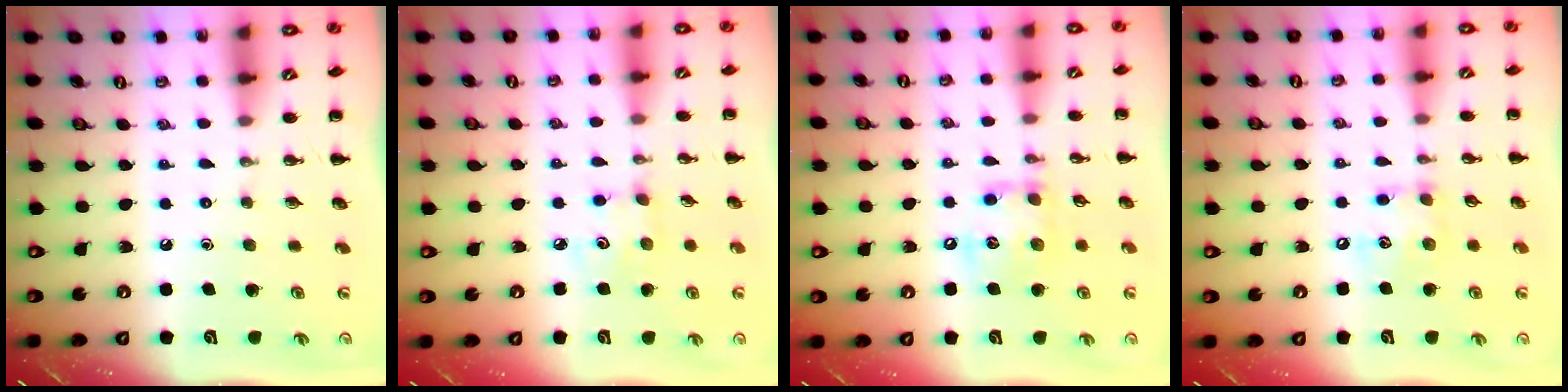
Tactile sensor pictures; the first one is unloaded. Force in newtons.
{"total": 4.2, "press": 4.1, "slide": 0.9}
{"total": 12.3, "press": 12.2, "slide": 1.9}
{"total": 8.2, "press": 8.2, "slide": 0.9}